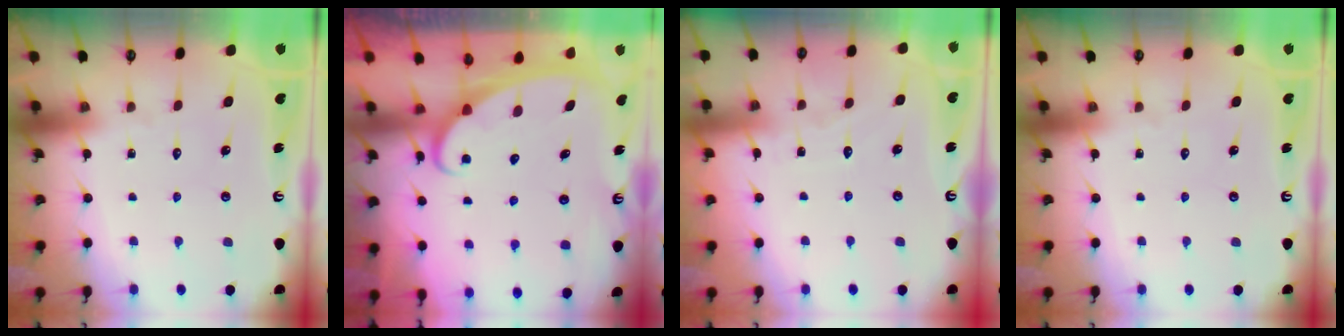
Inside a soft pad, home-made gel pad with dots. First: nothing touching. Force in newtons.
{"total": 2.6, "press": 2.6, "slide": 0.3}
{"total": 3.1, "press": 3.1, "slide": 0.1}
{"total": 0.0}